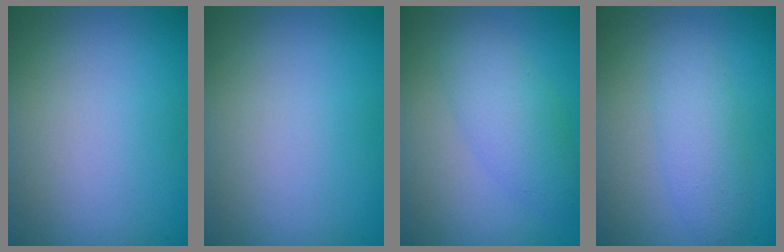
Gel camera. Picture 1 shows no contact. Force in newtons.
{"total": 0.0}
{"total": 3.6, "press": 3.6, "slide": 0.2}
{"total": 3.0, "press": 3.0, "slide": 0.2}